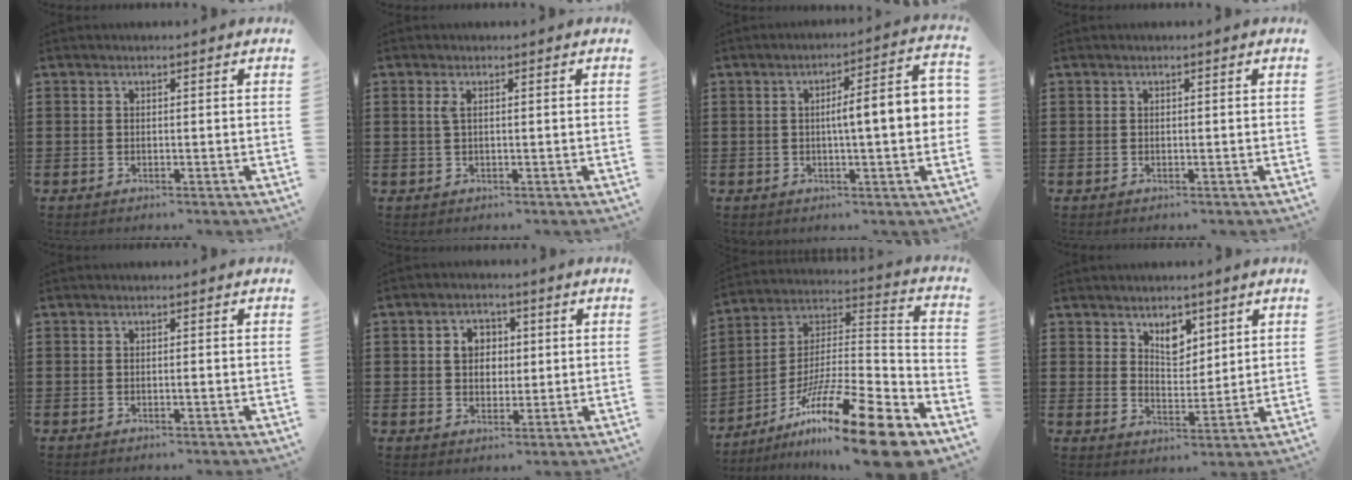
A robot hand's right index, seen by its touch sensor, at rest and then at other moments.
{"total": 1.3, "force": [0.2, 0.3, 1.2], "torque": [-0.026, 0.002, 0.003]}
{"total": 7.6, "force": [0.1, 1.0, 7.5], "torque": [-0.119, -0.006, -0.008]}
{"total": 0.0}
{"total": 0.5, "force": [-0.2, 0.0, 0.5], "torque": [-0.008, -0.003, -0.003]}
{"total": 4.2, "force": [0.7, 3.4, 2.5], "torque": [-0.061, 0.015, 0.008]}
{"total": 19.8, "force": [-13.6, 2.2, 14.2], "torque": [-0.232, 0.042, -0.237]}
{"total": 5.1, "force": [3.4, 3.1, 2.2], "torque": [-0.040, 0.001, 0.059]}